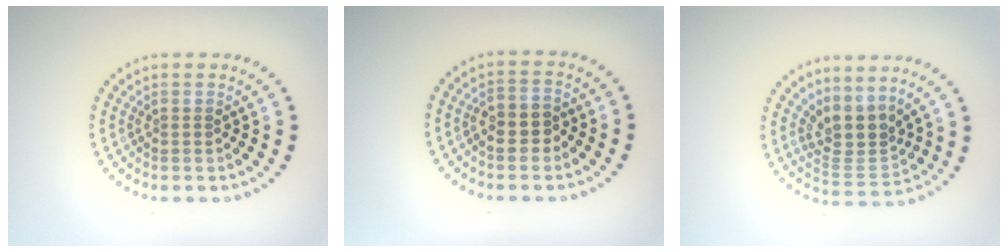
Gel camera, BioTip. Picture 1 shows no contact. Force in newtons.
{"total": 2.0, "press": 1.9, "slide": 0.6}
{"total": 3.4, "press": 2.4, "slide": 2.4}